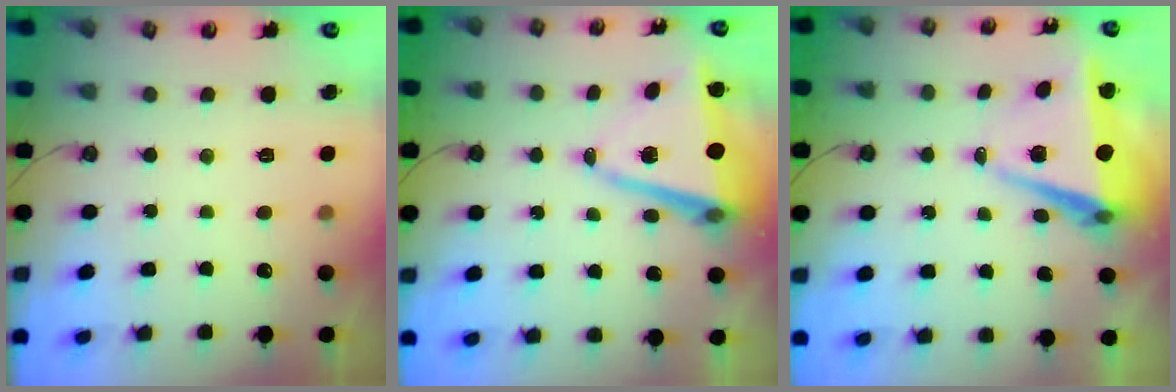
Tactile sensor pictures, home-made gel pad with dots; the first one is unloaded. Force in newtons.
{"total": 10.3, "press": 9.8, "slide": 3.1}
{"total": 7.8, "press": 6.6, "slide": 4.1}